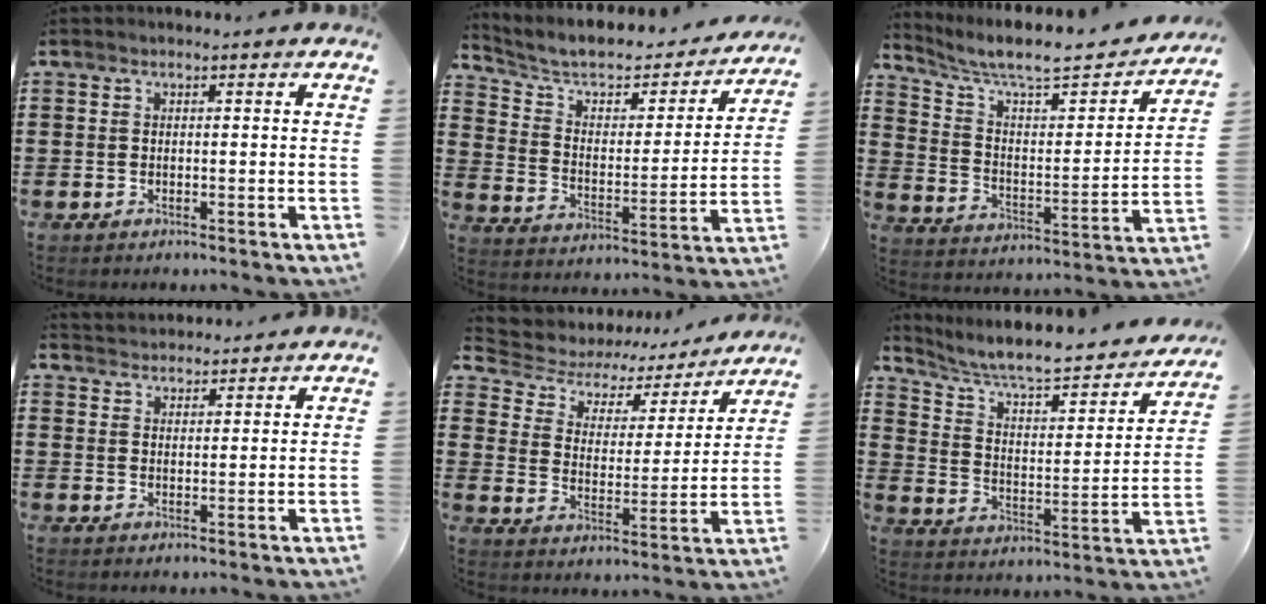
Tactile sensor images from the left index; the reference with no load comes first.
{"total": 5.7, "force": [4.4, 2.7, 2.6], "torque": [-0.075, -0.026, 0.069]}
{"total": 8.0, "force": [7.0, 0.9, 3.7], "torque": [-0.102, -0.045, 0.116]}
{"total": 2.7, "force": [2.7, 0.3, -0.5], "torque": [0.002, -0.005, 0.051]}
{"total": 4.6, "force": [3.3, 2.7, 1.6], "torque": [-0.056, -0.021, 0.048]}
{"total": 7.0, "force": [6.1, 1.0, 3.2], "torque": [-0.082, -0.049, 0.099]}